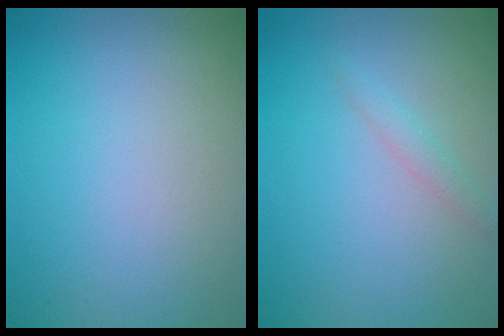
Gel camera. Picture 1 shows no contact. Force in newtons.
{"total": 1.1, "press": 1.1, "slide": 0.1}